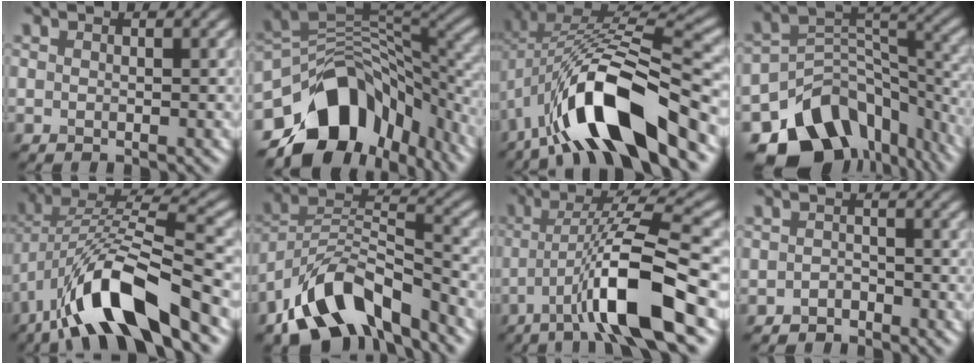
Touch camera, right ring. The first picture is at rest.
{"total": 13.9, "force": [-7.0, 9.3, 7.6], "torque": [-0.128, 0.001, -0.118]}
{"total": 12.9, "force": [-5.4, 4.6, 10.7], "torque": [-0.178, 0.010, -0.099]}
{"total": 13.6, "force": [-9.4, 8.3, 5.3], "torque": [-0.094, -0.004, -0.139]}
{"total": 11.8, "force": [-6.0, 3.7, 9.5], "torque": [-0.166, 0.016, -0.115]}
{"total": 10.7, "force": [-7.2, 5.0, 6.2], "torque": [-0.100, -0.001, -0.140]}
{"total": 9.6, "force": [-3.8, 1.7, 8.7], "torque": [-0.148, 0.010, -0.072]}
{"total": 1.3, "force": [-1.2, 0.6, 0.0], "torque": [0.003, 0.007, -0.022]}